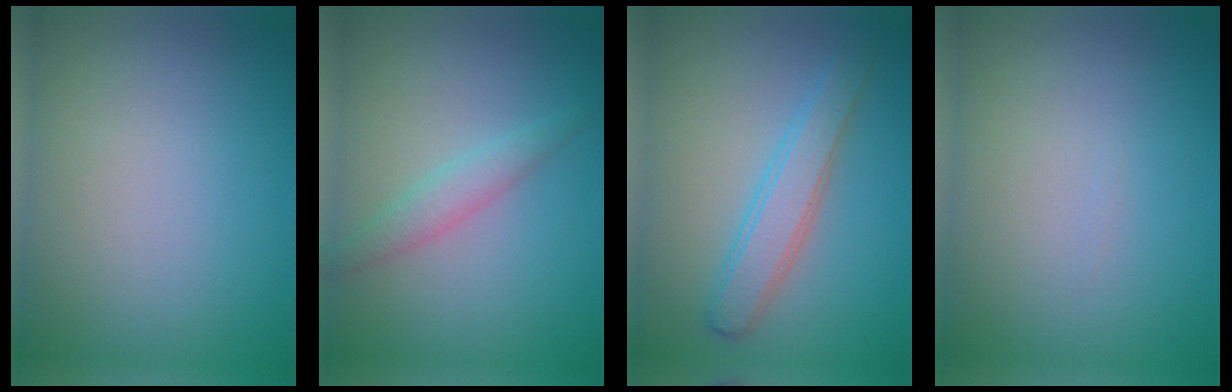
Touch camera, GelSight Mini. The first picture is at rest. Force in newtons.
{"total": 1.8, "press": 1.8, "slide": 0.1}
{"total": 3.1, "press": 3.1, "slide": 0.1}
{"total": 0.0}